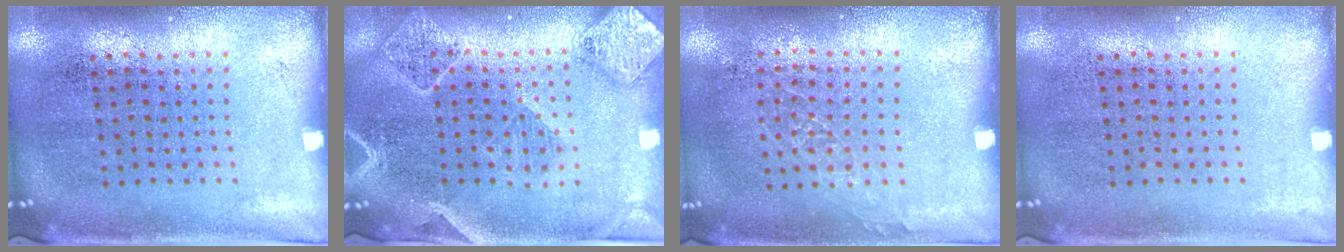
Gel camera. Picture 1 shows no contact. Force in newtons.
{"total": 2.4, "press": 2.2, "slide": 0.9}
{"total": 0.8, "press": 0.8, "slide": 0.3}
{"total": 0.0}